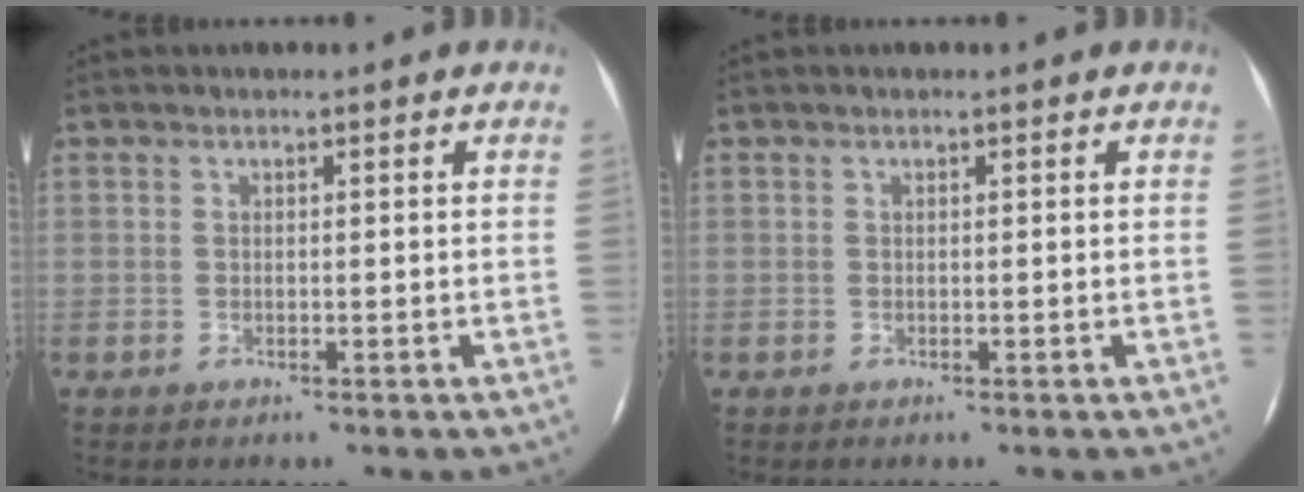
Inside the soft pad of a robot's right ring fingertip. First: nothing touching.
{"total": 0.0}